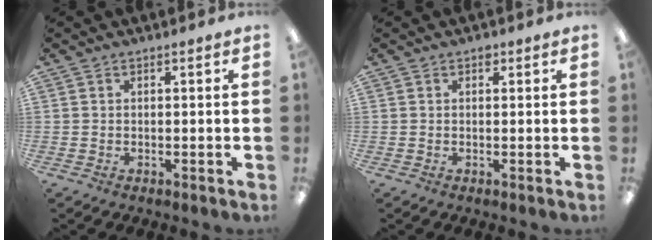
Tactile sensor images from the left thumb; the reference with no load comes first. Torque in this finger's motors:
{"motor_torque": [0.09, -0.06, 0.68, -0.11, 0.00]}